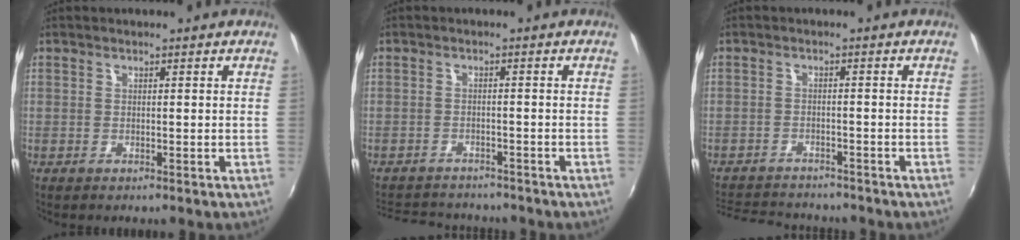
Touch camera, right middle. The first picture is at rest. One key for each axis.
{"total": 9.9, "fx": -8.8, "fy": 3.4, "fz": 2.8, "tx": -0.076, "ty": -0.002, "tz": -0.132}
{"total": 10.7, "fx": -9.7, "fy": 3.4, "fz": 3.2, "tx": -0.089, "ty": -0.003, "tz": -0.151}